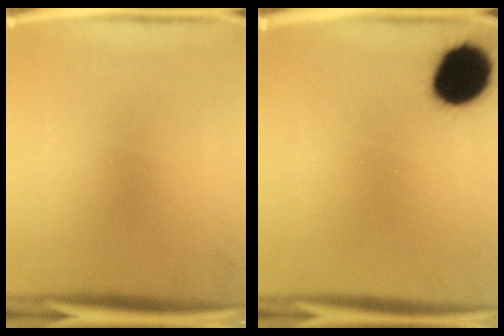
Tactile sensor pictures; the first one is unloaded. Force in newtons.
{"total": 14.6}